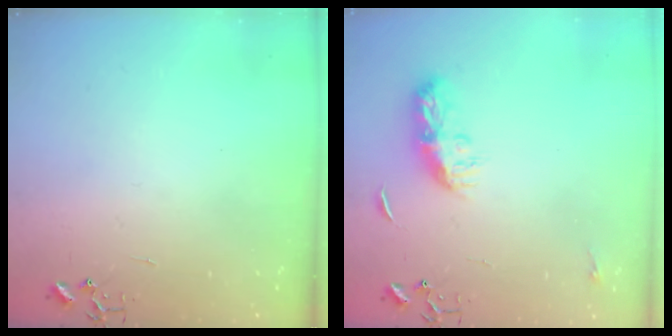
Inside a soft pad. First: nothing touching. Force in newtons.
{"total": 9.4, "press": 9.4, "slide": 0.3}